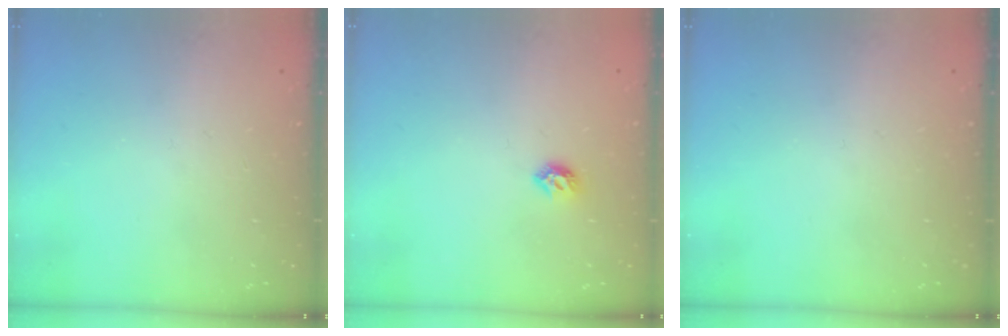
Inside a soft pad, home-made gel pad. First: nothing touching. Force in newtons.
{"total": 5.5, "press": 5.4, "slide": 1.2}
{"total": 0.0}